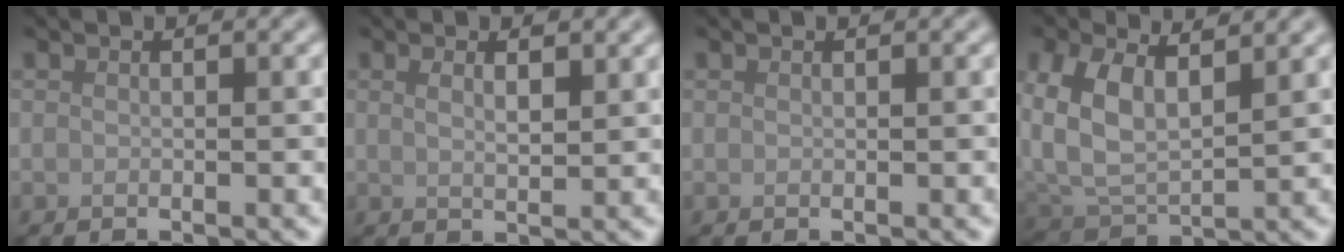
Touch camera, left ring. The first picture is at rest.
{"total": 1.9, "force": [1.1, 0.6, 1.5], "torque": [-0.023, -0.001, 0.020]}
{"total": 0.0}
{"total": 6.9, "force": [3.0, 3.8, 5.0], "torque": [-0.112, 0.004, 0.055]}